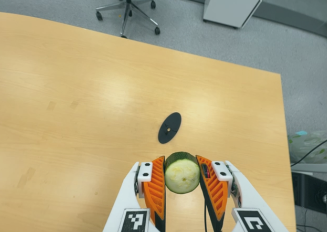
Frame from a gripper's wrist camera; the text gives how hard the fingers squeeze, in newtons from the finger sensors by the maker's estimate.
{"total": 12.0, "left": 10.8, "right": 13.3}